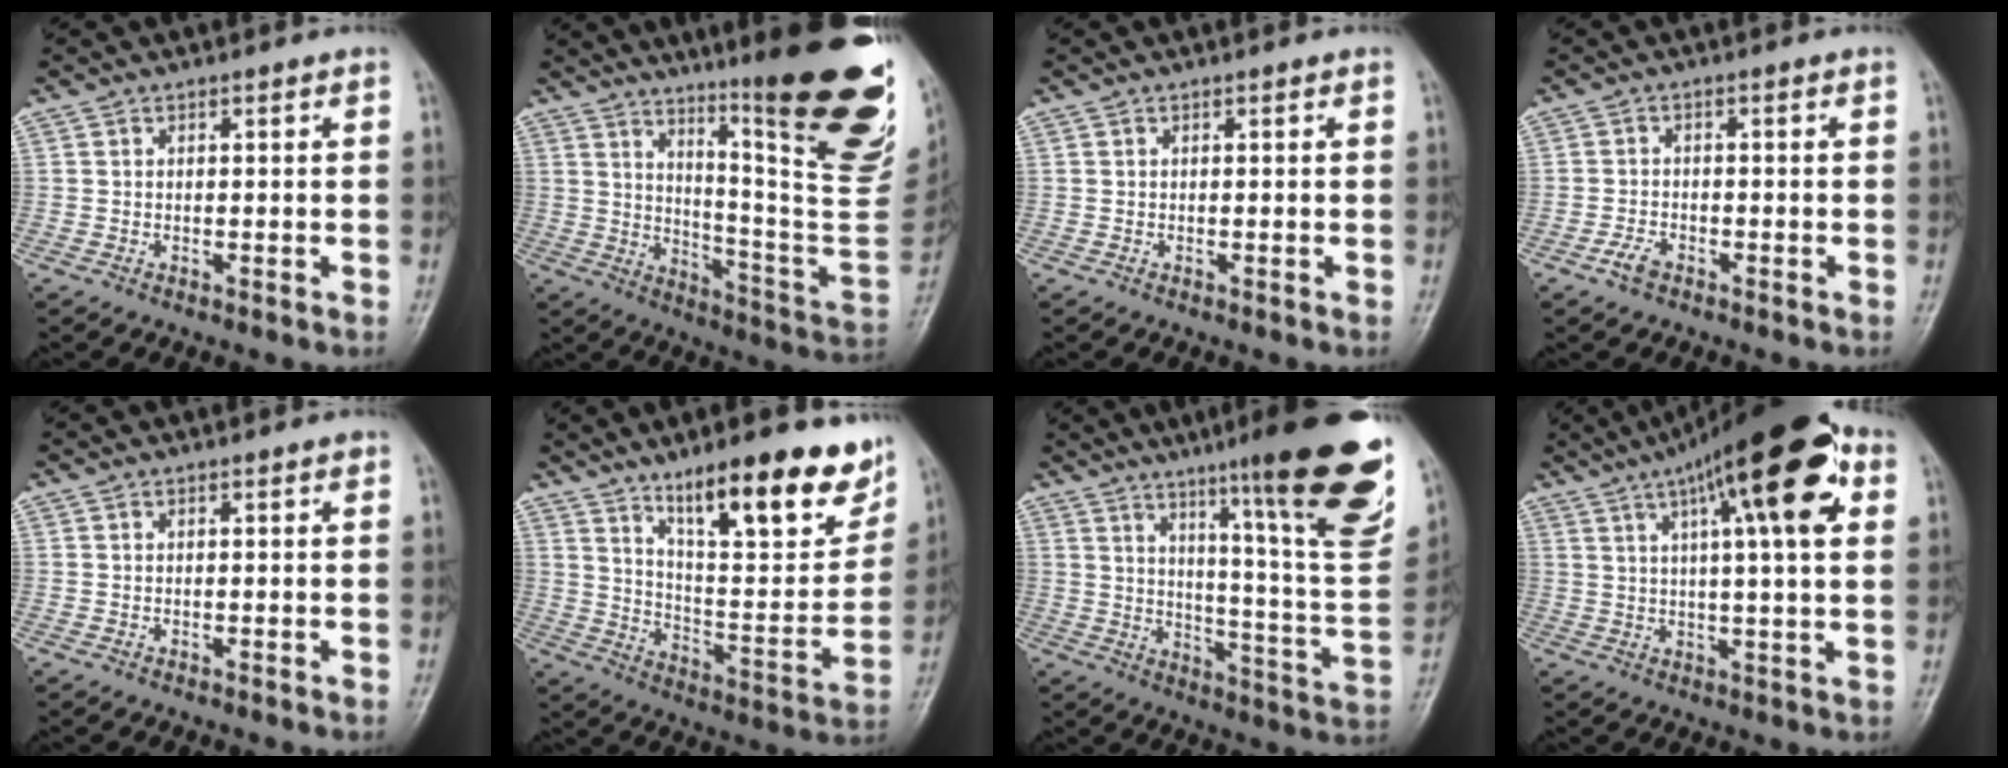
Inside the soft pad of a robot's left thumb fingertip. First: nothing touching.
{"total": 28.8, "force": [15.2, 4.7, 24.0], "torque": [-0.262, -0.077, 0.230]}
{"total": 0.0}
{"total": 2.7, "force": [-1.8, 1.4, 1.5], "torque": [-0.032, 0.008, -0.034]}
{"total": 0.0}
{"total": 20.7, "force": [13.3, 5.9, 14.7], "torque": [-0.173, -0.071, 0.214]}
{"total": 25.8, "force": [15.7, 2.6, 20.3], "torque": [-0.263, -0.075, 0.224]}
{"total": 20.4, "force": [8.5, 5.2, 17.8], "torque": [-0.259, 0.012, 0.123]}